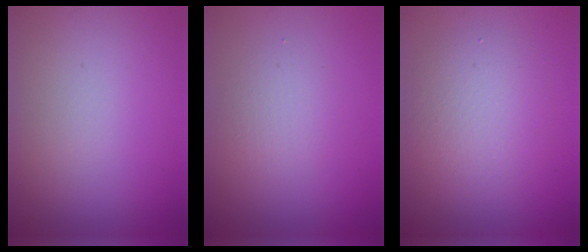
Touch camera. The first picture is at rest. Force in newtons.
{"total": 1.9, "press": 1.9, "slide": 0.1}
{"total": 4.0, "press": 4.0, "slide": 0.5}